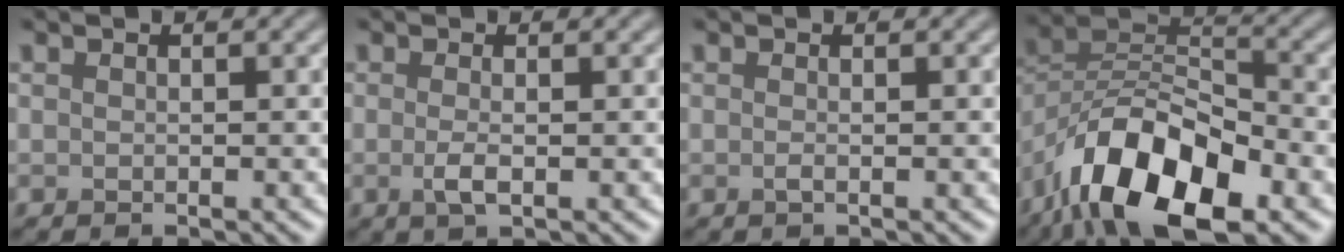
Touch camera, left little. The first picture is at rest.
{"total": 1.8, "force": [-0.4, 0.5, 1.7], "torque": [-0.036, -0.003, -0.012]}
{"total": 0.8, "force": [-0.3, 0.2, 0.7], "torque": [-0.013, -0.002, -0.007]}
{"total": 12.5, "force": [-7.4, 5.3, 8.6], "torque": [-0.148, 0.004, -0.147]}